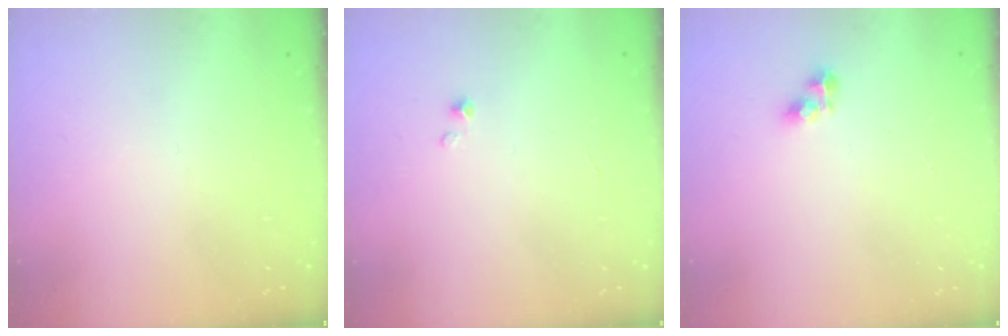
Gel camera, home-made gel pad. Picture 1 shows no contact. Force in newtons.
{"total": 0.0}
{"total": 5.0, "press": 5.0, "slide": 0.5}